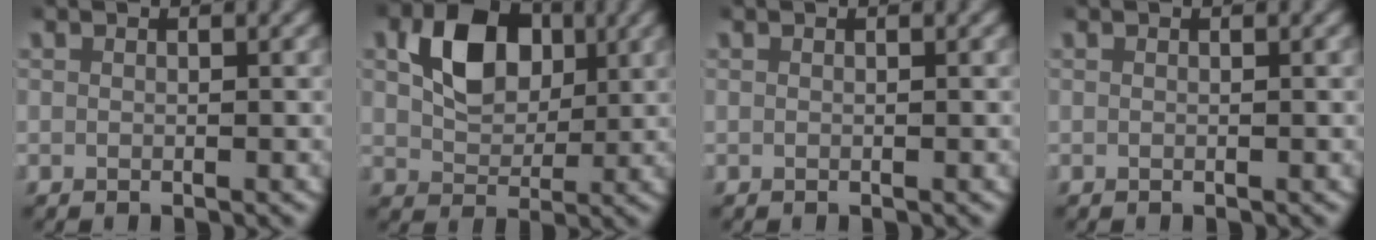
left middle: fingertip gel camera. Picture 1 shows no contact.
{"total": 6.9, "force": [1.8, 5.0, 4.4], "torque": [-0.078, 0.003, 0.032]}
{"total": 0.0}
{"total": 0.0}